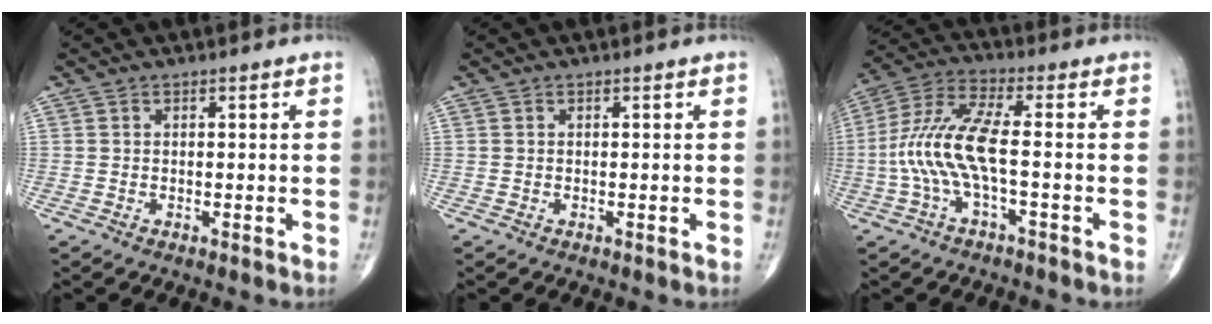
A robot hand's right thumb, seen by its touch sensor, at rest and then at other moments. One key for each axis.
{"total": 0.0}
{"total": 11.5, "fx": -1.8, "fy": 3.2, "fz": 10.9, "tx": -0.256, "ty": 0.038, "tz": -0.038}